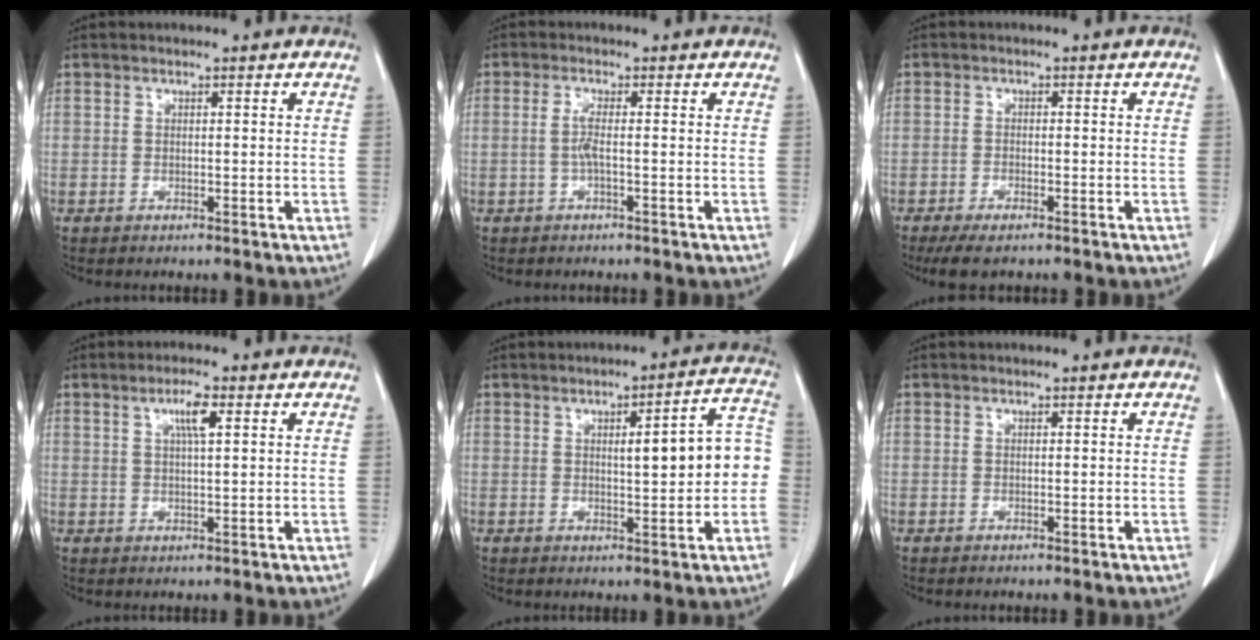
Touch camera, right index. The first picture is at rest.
{"total": 1.9, "force": [-0.2, -0.1, 1.9], "torque": [-0.039, 0.002, -0.004]}
{"total": 4.5, "force": [-3.4, 1.2, 2.7], "torque": [-0.049, -0.010, -0.055]}
{"total": 3.6, "force": [1.5, 0.3, 3.3], "torque": [-0.062, 0.001, 0.025]}
{"total": 9.0, "force": [0.2, 1.9, 8.8], "torque": [-0.111, 0.028, 0.003]}
{"total": 0.0}